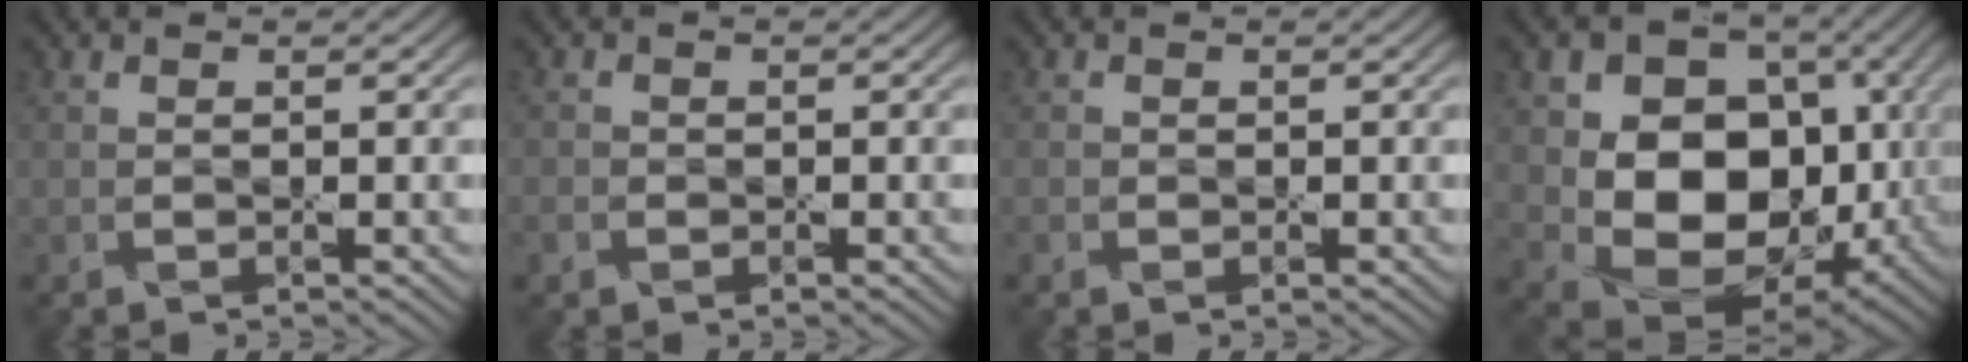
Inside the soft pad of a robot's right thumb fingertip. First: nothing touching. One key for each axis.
{"total": 1.5, "fx": -0.7, "fy": 1.2, "fz": 0.4, "tx": -0.011, "ty": -0.003, "tz": -0.020}
{"total": 0.8, "fx": -0.4, "fy": 0.6, "fz": 0.4, "tx": -0.010, "ty": -0.003, "tz": -0.009}
{"total": 14.6, "fx": 0.3, "fy": 11.0, "fz": 9.7, "tx": -0.169, "ty": -0.022, "tz": 0.009}